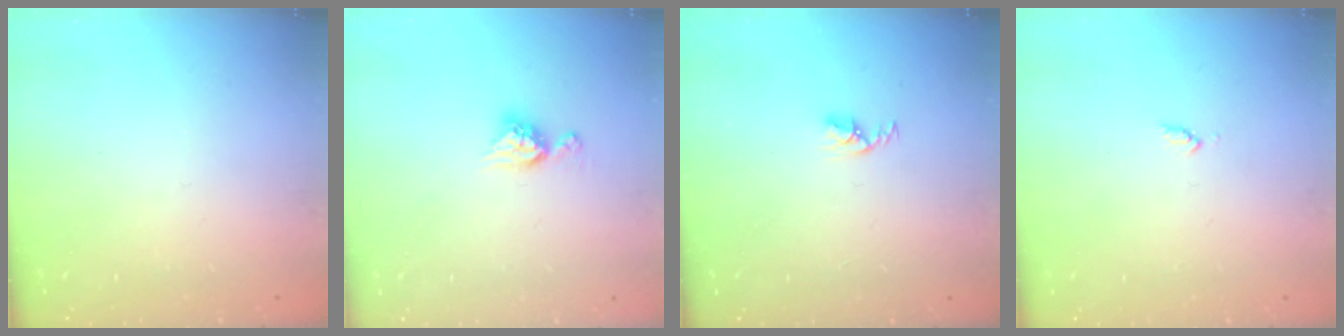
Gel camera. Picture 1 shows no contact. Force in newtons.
{"total": 7.7, "press": 7.6, "slide": 0.6}
{"total": 2.5, "press": 2.5, "slide": 0.4}
{"total": 3.5, "press": 3.4, "slide": 0.5}